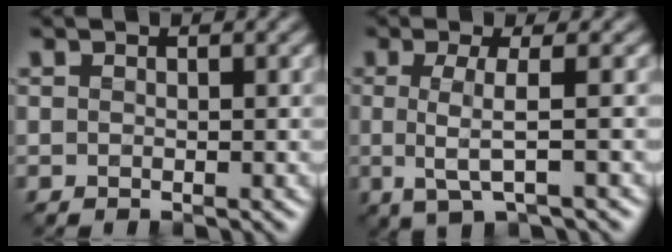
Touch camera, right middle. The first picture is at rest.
{"total": 3.3, "force": [-0.2, 0.7, 3.2], "torque": [-0.063, -0.005, -0.006]}